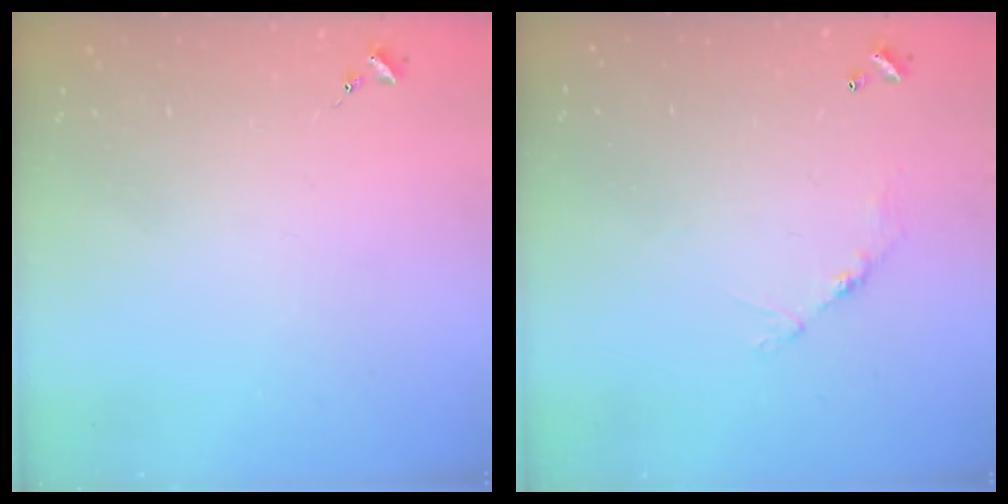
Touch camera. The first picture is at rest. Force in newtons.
{"total": 6.7, "press": 6.7, "slide": 0.5}